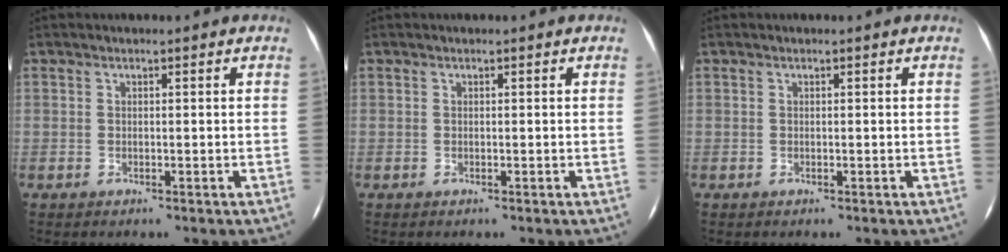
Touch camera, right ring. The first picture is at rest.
{"total": 0.0}
{"total": 0.0}